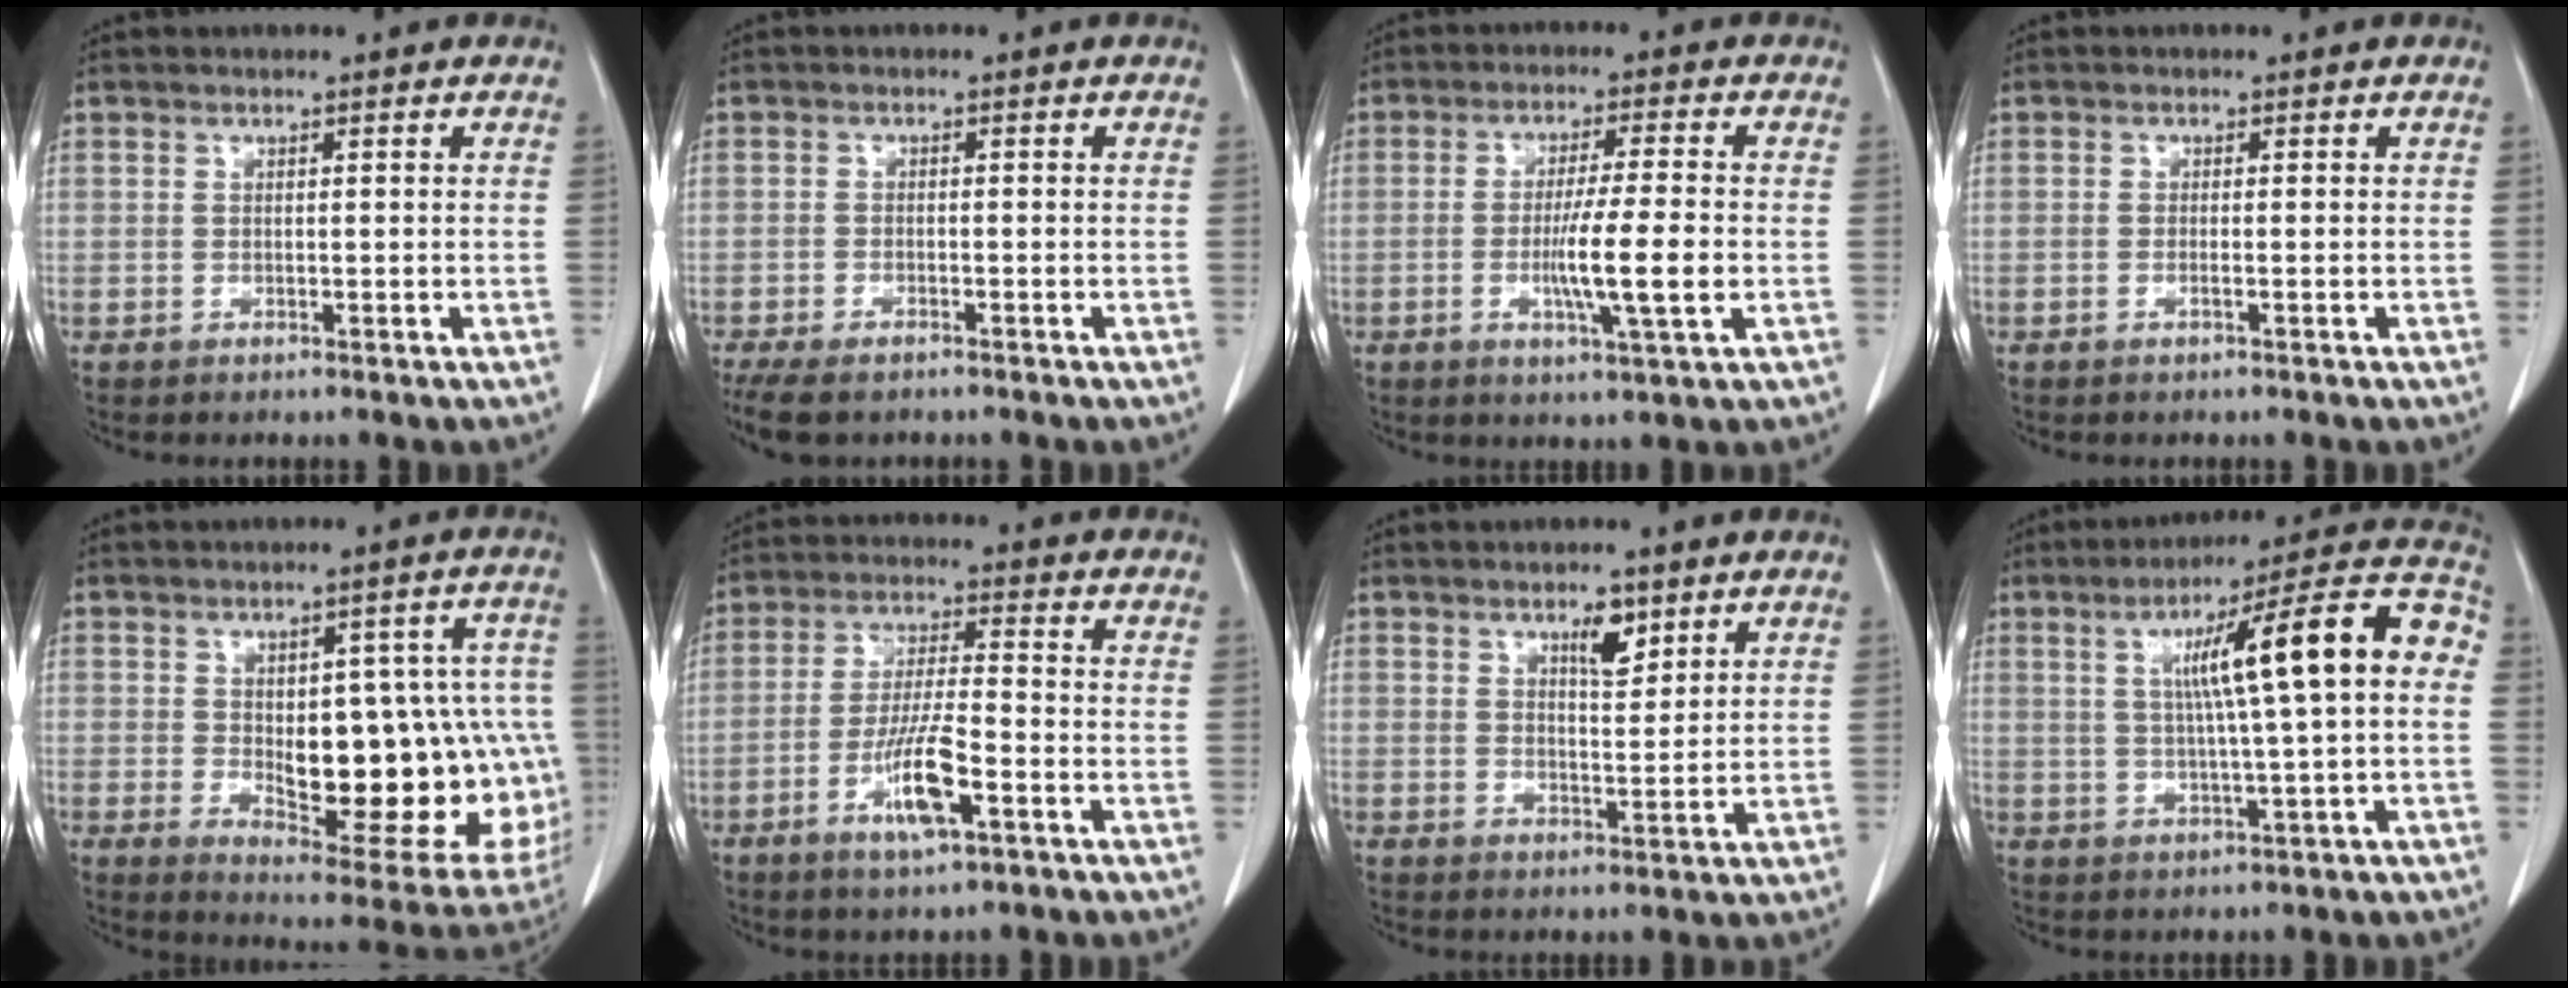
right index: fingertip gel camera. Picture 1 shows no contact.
{"total": 7.6, "force": [-5.7, 3.2, 3.9], "torque": [-0.076, -0.010, -0.088]}
{"total": 8.6, "force": [-1.7, -0.2, 8.5], "torque": [-0.145, -0.013, -0.031]}
{"total": 0.7, "force": [-0.3, 0.0, 0.7], "torque": [-0.015, 0.000, -0.005]}
{"total": 23.0, "force": [-1.7, 9.0, 21.1], "torque": [-0.200, 0.020, 0.012]}
{"total": 9.1, "force": [-3.9, 1.3, 8.1], "torque": [-0.157, -0.007, -0.070]}
{"total": 4.2, "force": [2.7, 1.4, 3.0], "torque": [-0.047, -0.003, 0.045]}
{"total": 15.8, "force": [2.3, 1.0, 15.6], "torque": [-0.222, 0.034, 0.030]}